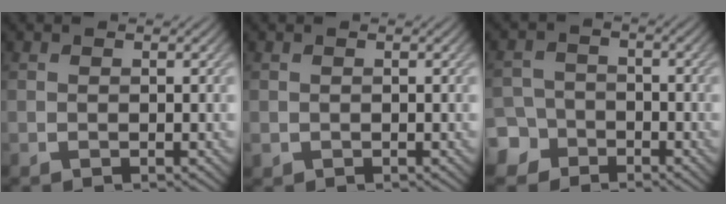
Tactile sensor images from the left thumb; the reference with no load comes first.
{"total": 0.5, "force": [0.0, 0.5, 0.1], "torque": [-0.003, -0.005, 0.002]}
{"total": 5.5, "force": [-3.5, 4.2, 1.0], "torque": [-0.013, -0.008, -0.080]}